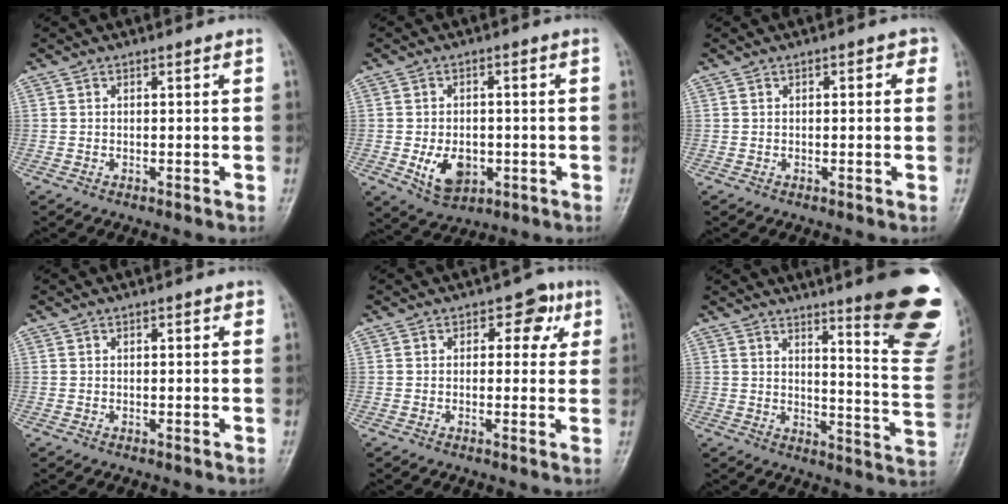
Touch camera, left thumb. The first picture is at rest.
{"total": 7.1, "force": [-1.9, 5.0, 4.6], "torque": [-0.064, -0.001, -0.022]}
{"total": 2.4, "force": [0.7, 1.3, 1.8], "torque": [-0.010, 0.003, 0.003]}
{"total": 1.0, "force": [0.4, 0.5, 0.8], "torque": [-0.008, 0.001, 0.003]}
{"total": 4.7, "force": [1.6, 3.3, 2.9], "torque": [0.002, 0.000, 0.009]}
{"total": 20.4, "force": [12.1, 3.2, 16.1], "torque": [-0.170, -0.076, 0.156]}